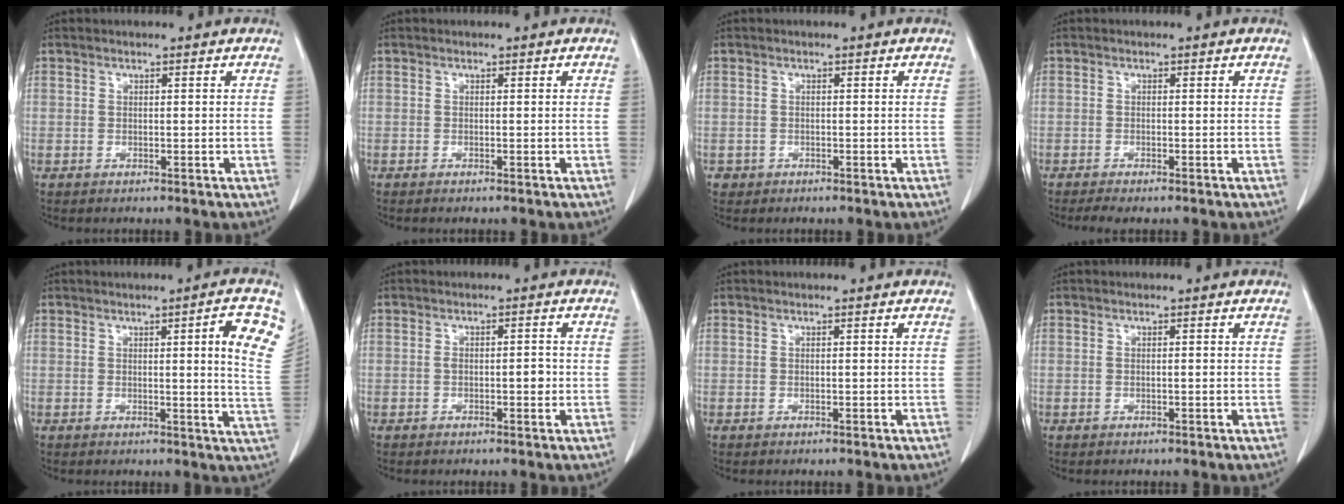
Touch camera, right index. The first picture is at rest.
{"total": 0.5, "force": [-0.5, 0.0, 0.2], "torque": [-0.004, -0.001, -0.009]}
{"total": 1.2, "force": [-0.6, 1.0, -0.1], "torque": [-0.003, 0.005, -0.011]}
{"total": 3.0, "force": [-2.4, 0.5, 1.7], "torque": [-0.023, -0.007, -0.035]}
{"total": 7.9, "force": [2.7, 0.0, 7.4], "torque": [-0.085, -0.008, 0.022]}
{"total": 2.0, "force": [-0.4, 0.8, 1.7], "torque": [-0.025, 0.003, -0.003]}
{"total": 0.0}
{"total": 0.0}